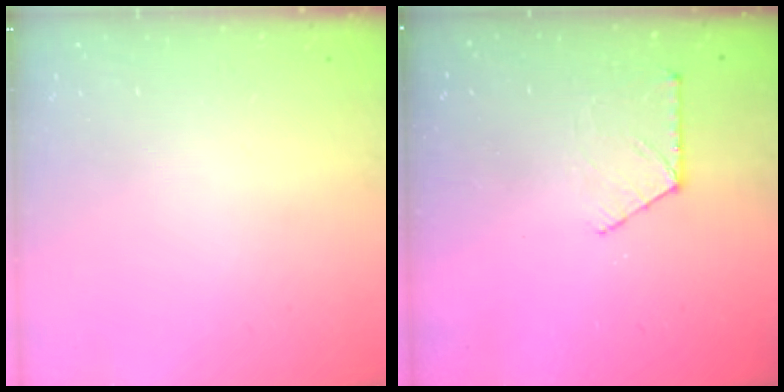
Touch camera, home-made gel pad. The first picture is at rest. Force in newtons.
{"total": 4.9, "press": 4.9, "slide": 0.6}